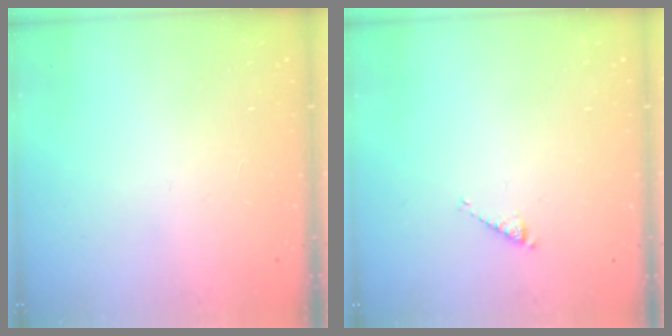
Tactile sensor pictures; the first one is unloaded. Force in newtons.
{"total": 2.7, "press": 2.7, "slide": 0.4}